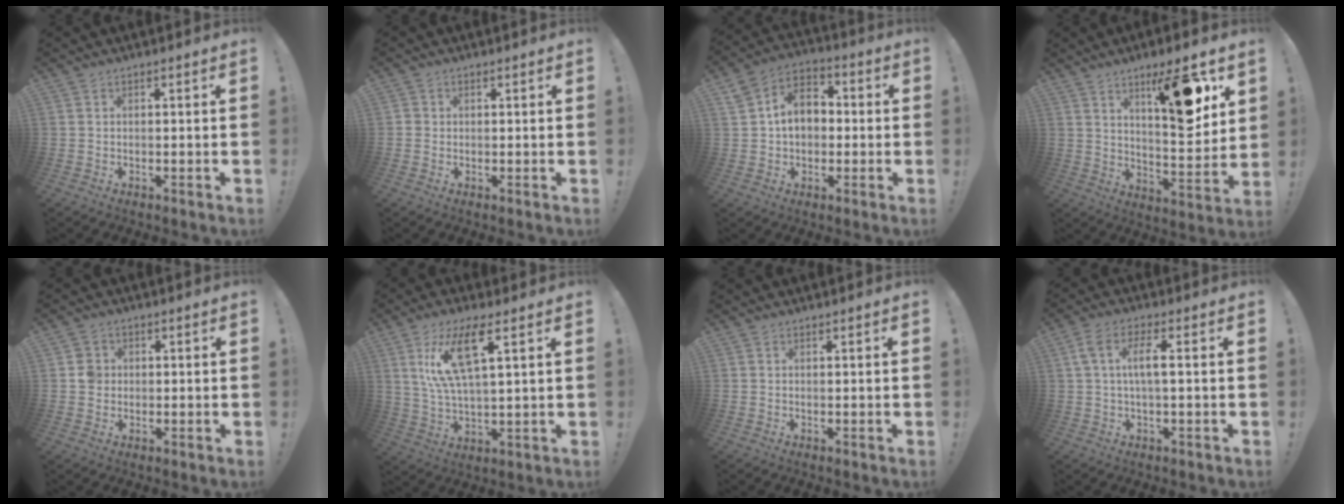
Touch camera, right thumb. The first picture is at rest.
{"total": 1.3, "force": [0.1, 1.3, 0.2], "torque": [-0.001, 0.000, 0.002]}
{"total": 11.6, "force": [1.0, 9.2, 7.0], "torque": [-0.100, 0.013, 0.027]}
{"total": 16.2, "force": [9.0, 4.4, 12.8], "torque": [-0.179, -0.048, 0.137]}
{"total": 3.5, "force": [0.0, 3.3, 1.0], "torque": [-0.004, 0.003, -0.002]}
{"total": 13.2, "force": [6.3, 3.9, 10.9], "torque": [-0.214, -0.009, 0.106]}
{"total": 0.0}
{"total": 6.8, "force": [0.6, 1.8, 6.5], "torque": [-0.119, 0.005, 0.008]}